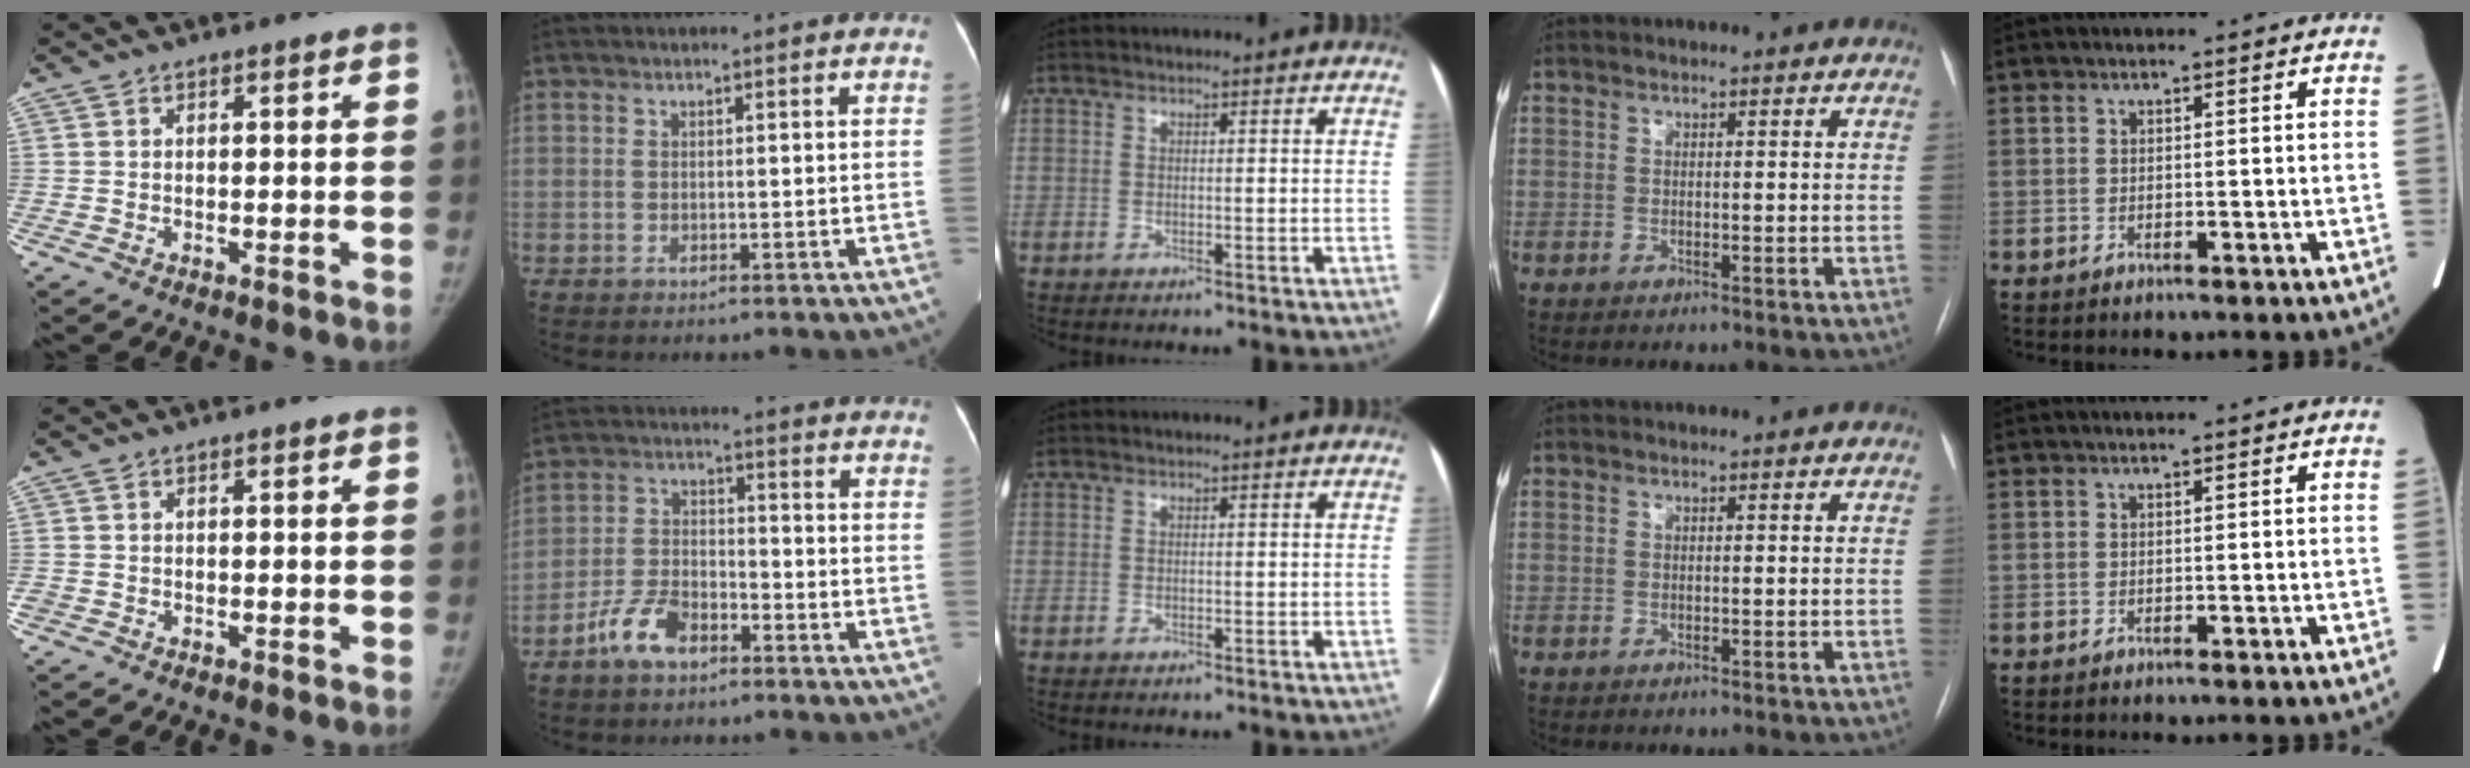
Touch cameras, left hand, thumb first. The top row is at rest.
{"thumb": {"total": 0.9, "force": [-0.3, 0.8, 0.2], "torque": [0.001, 0.001, -0.006]}, "index": {"total": 7.0, "force": [-4.8, 3.1, 4.1], "torque": [-0.094, 0.005, -0.093]}}